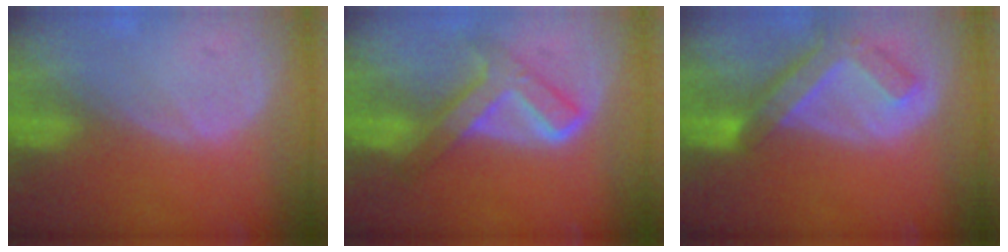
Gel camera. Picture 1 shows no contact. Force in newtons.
{"total": 6.9, "press": 6.9, "slide": 0.4}
{"total": 7.3, "press": 6.4, "slide": 3.6}